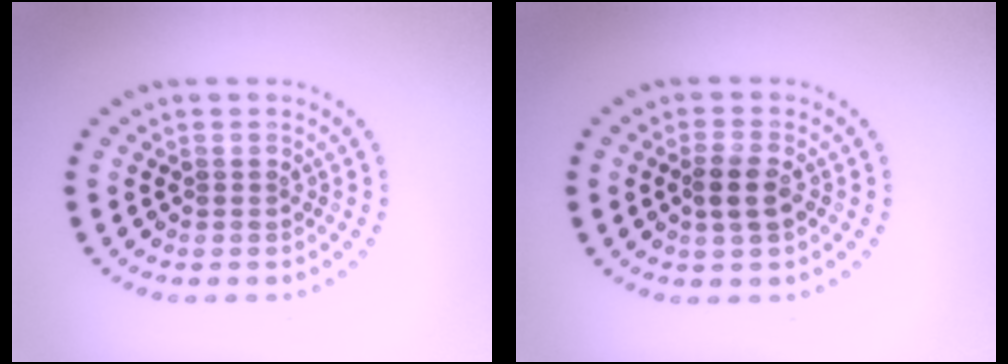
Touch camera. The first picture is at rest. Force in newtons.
{"total": 2.4, "press": 2.2, "slide": 0.8}